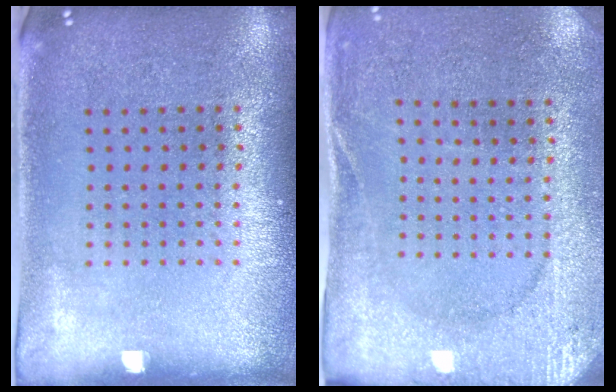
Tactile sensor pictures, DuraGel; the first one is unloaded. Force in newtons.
{"total": 2.6, "press": 2.5, "slide": 0.6}